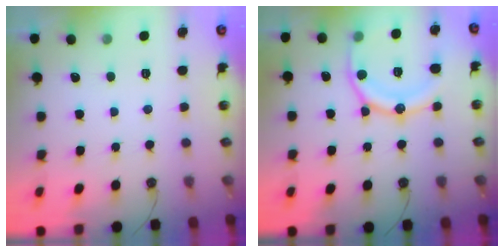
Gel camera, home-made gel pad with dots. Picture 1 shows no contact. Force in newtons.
{"total": 16.9, "press": 16.8, "slide": 1.7}